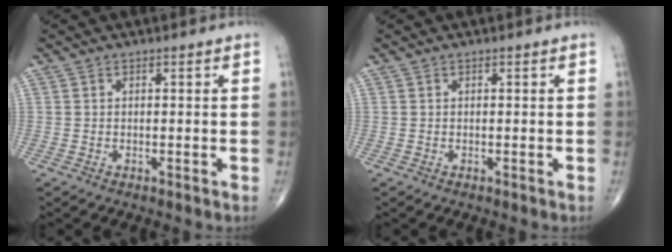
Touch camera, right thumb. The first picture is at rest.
{"total": 0.0}